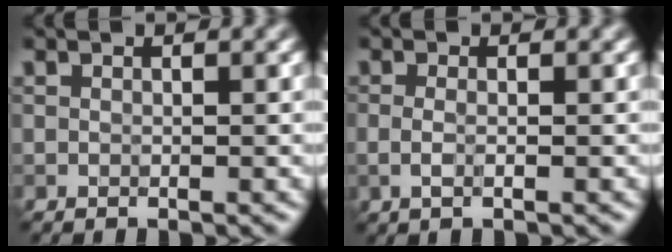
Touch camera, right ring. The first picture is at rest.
{"total": 1.3, "force": [-0.2, 0.4, 1.2], "torque": [-0.025, -0.005, -0.006]}